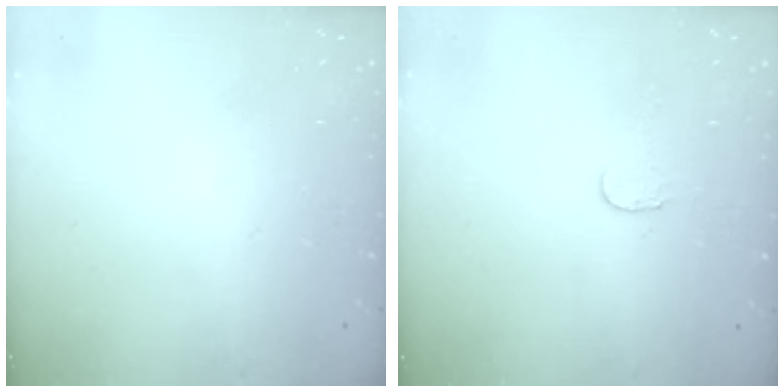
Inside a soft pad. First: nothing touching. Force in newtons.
{"total": 2.3, "press": 2.3, "slide": 0.2}